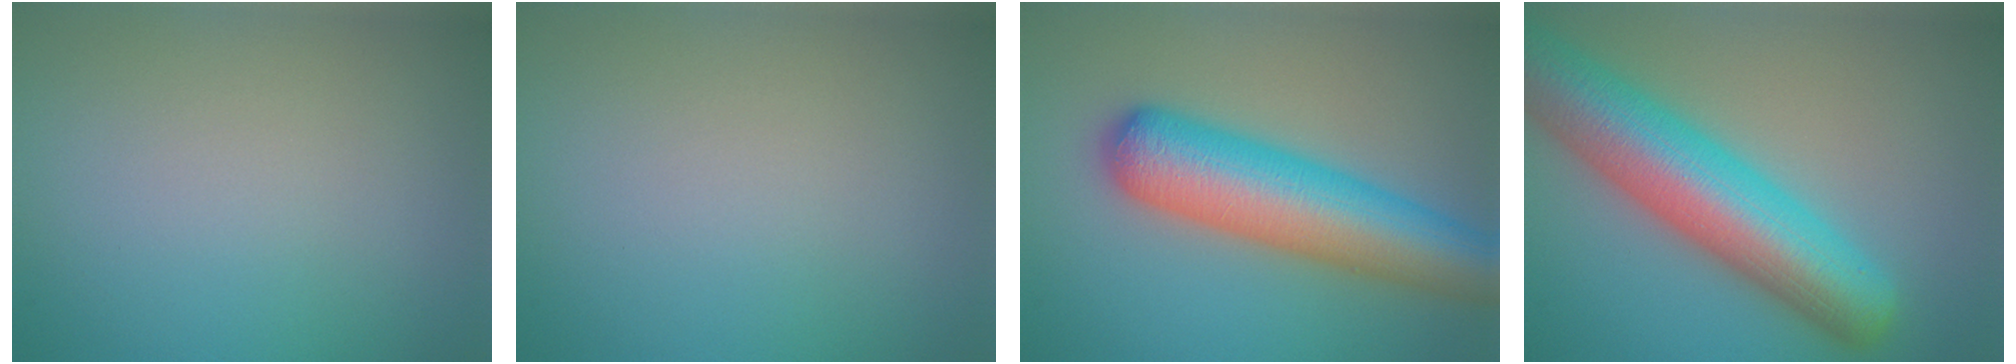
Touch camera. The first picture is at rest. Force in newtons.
{"total": 0.0}
{"total": 9.2, "press": 9.2, "slide": 0.3}
{"total": 10.8, "press": 10.8, "slide": 0.4}